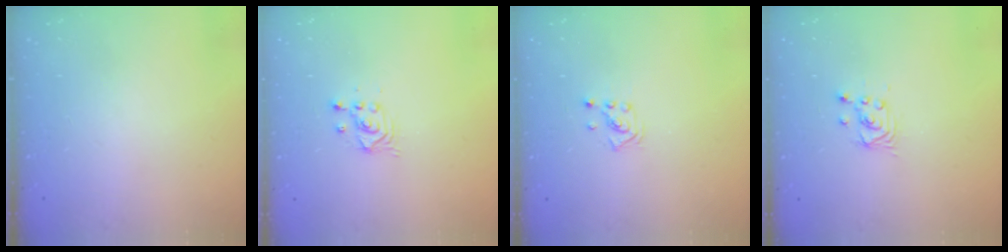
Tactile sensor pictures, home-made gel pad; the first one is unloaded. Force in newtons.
{"total": 2.4, "press": 2.4, "slide": 0.2}
{"total": 1.4, "press": 1.4, "slide": 0.1}
{"total": 2.5, "press": 2.5, "slide": 0.2}